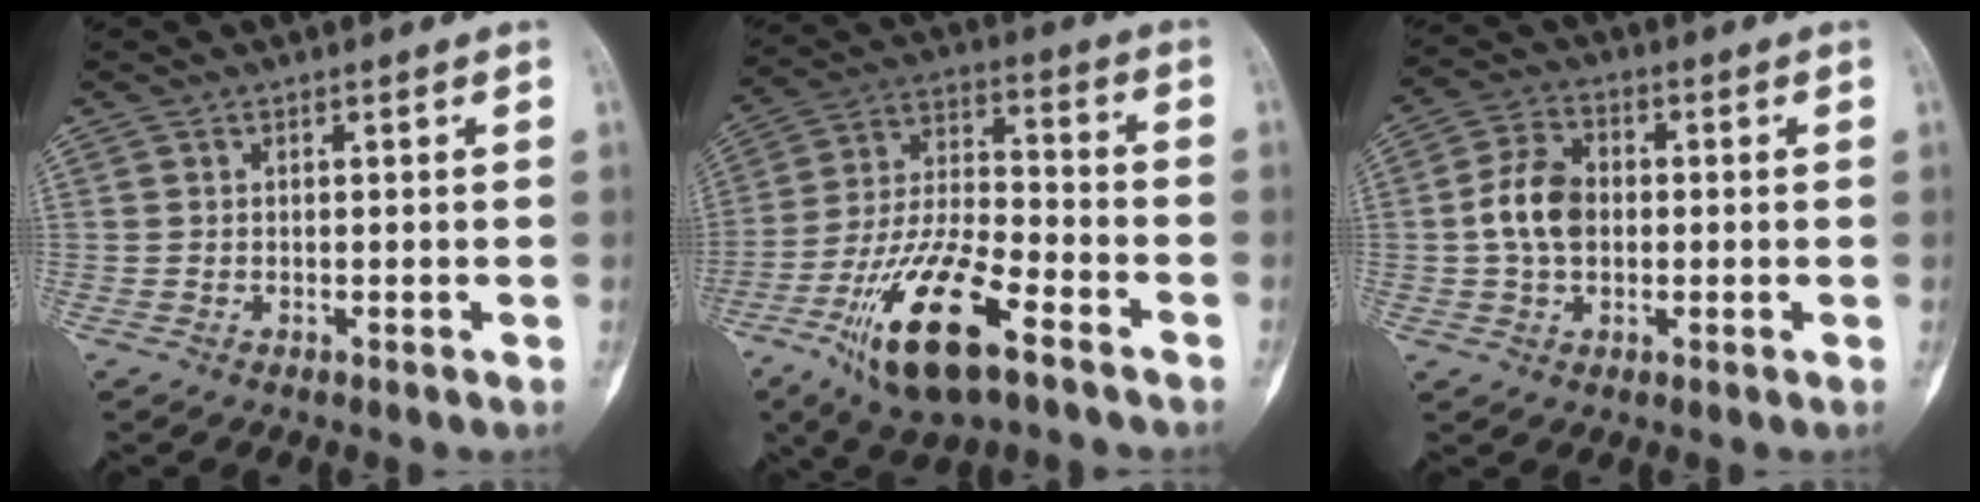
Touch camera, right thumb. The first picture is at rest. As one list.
[{"total": 18.7, "force": [-10.2, 6.8, 14.2], "torque": [-0.273, 0.052, -0.184]}, {"total": 8.3, "force": [-0.2, 5.8, 5.9], "torque": [-0.101, 0.016, -0.010]}]